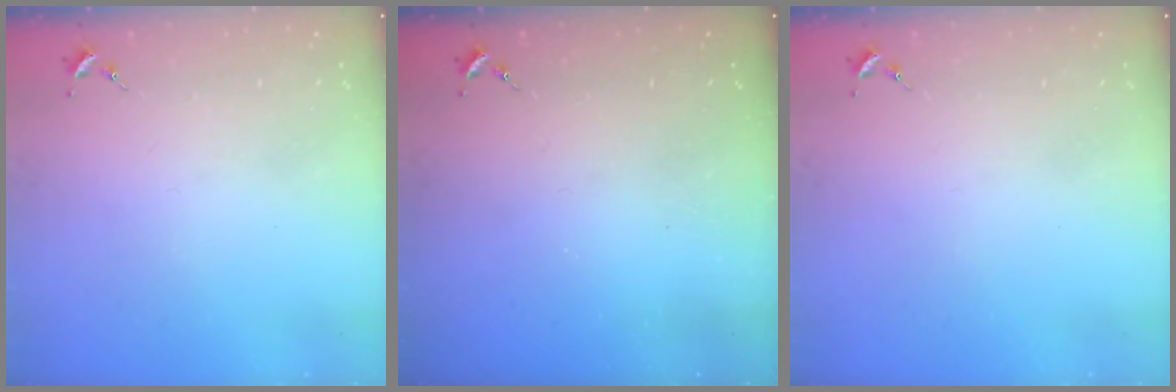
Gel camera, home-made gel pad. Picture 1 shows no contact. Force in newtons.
{"total": 0.0}
{"total": 0.0}